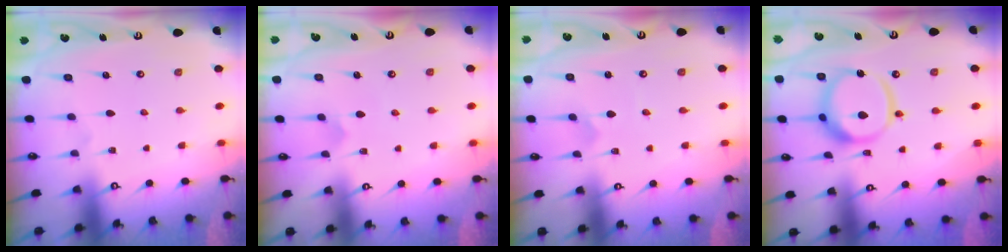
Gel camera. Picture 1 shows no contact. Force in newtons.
{"total": 3.9, "press": 3.9, "slide": 0.2}
{"total": 1.4, "press": 1.4, "slide": 0.1}
{"total": 15.4, "press": 15.3, "slide": 1.9}